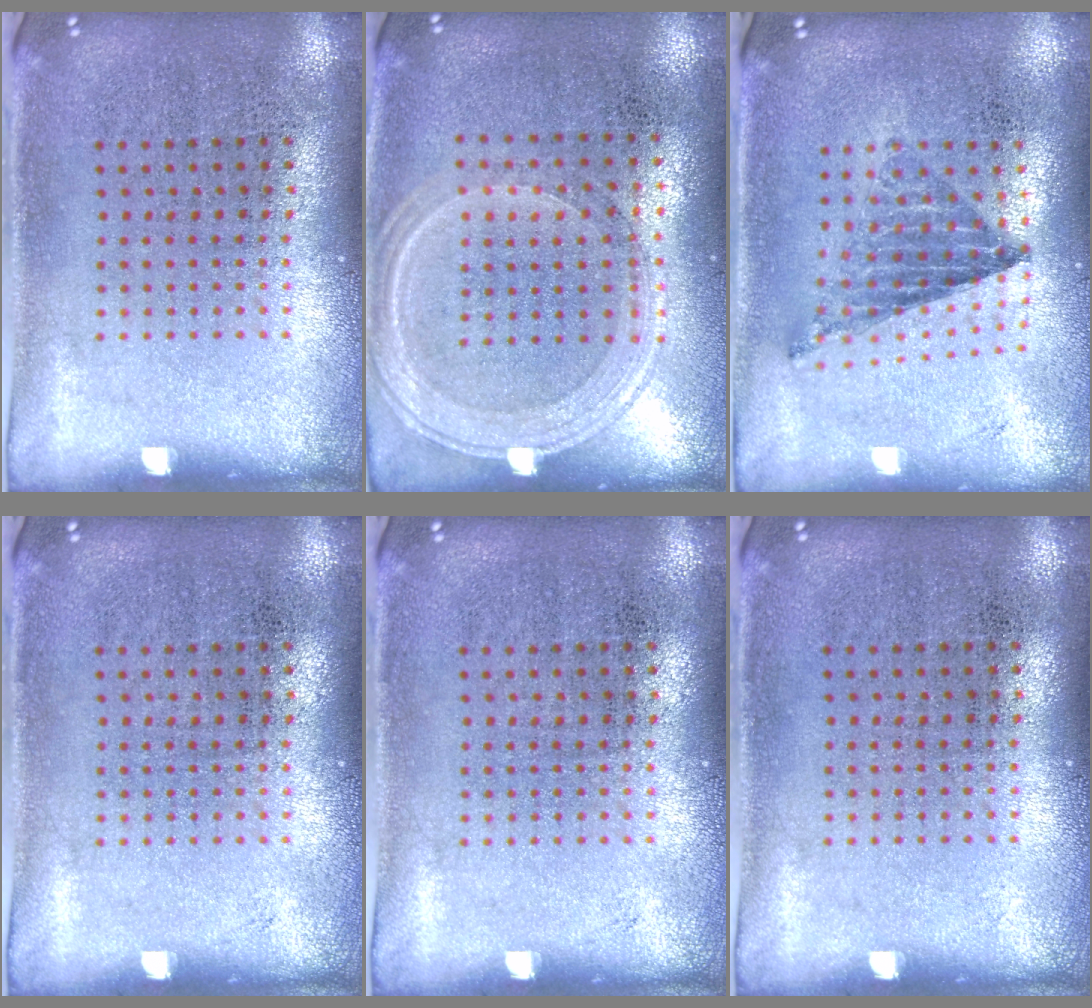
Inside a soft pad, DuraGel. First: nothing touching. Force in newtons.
{"total": 1.2, "press": 1.1, "slide": 0.2}
{"total": 0.8, "press": 0.8, "slide": 0.2}
{"total": 0.0}
{"total": 0.0}
{"total": 0.0}